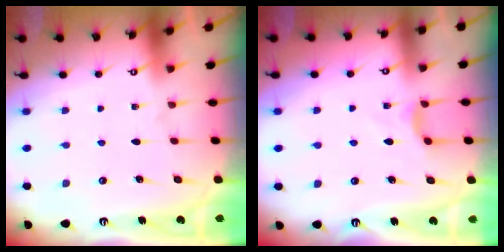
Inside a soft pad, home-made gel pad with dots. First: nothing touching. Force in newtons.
{"total": 4.2, "press": 4.2, "slide": 0.7}